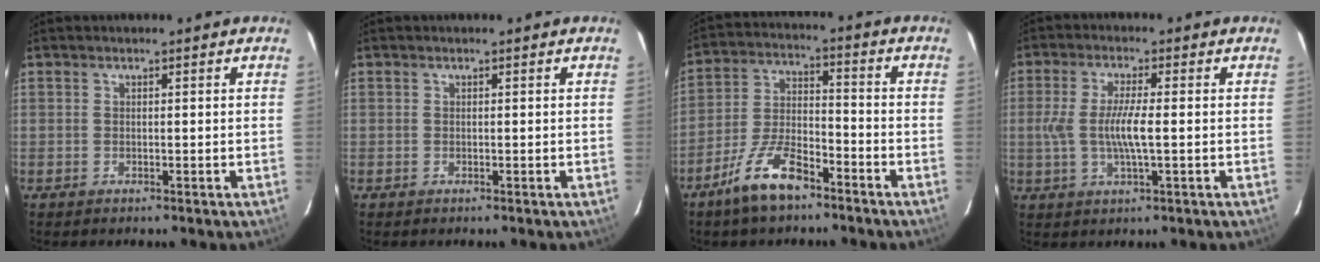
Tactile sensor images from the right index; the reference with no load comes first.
{"total": 0.0}
{"total": 10.7, "force": [-7.6, 3.7, 6.6], "torque": [-0.142, 0.003, -0.137]}
{"total": 7.3, "force": [-0.7, 1.1, 7.2], "torque": [-0.140, -0.005, -0.013]}